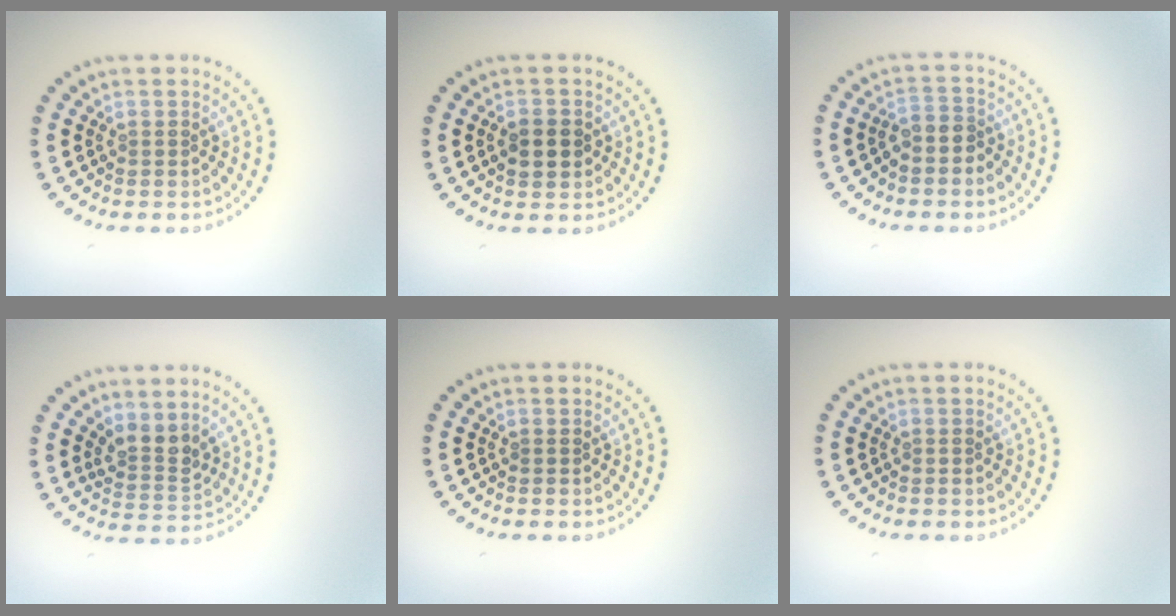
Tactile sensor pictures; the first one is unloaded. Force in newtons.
{"total": 2.4, "press": 2.4, "slide": 0.3}
{"total": 2.0, "press": 1.6, "slide": 1.2}
{"total": 2.6, "press": 1.9, "slide": 1.8}
{"total": 0.0}
{"total": 0.0}